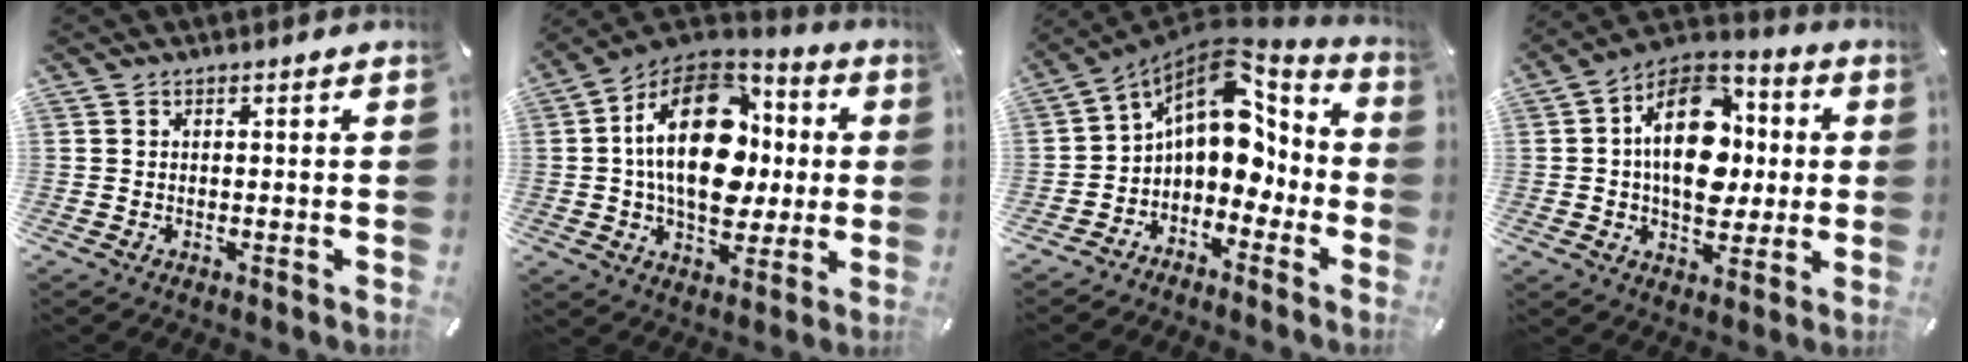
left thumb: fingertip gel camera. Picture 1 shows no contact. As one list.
[{"total": 24.8, "force": [2.4, 16.0, 18.8], "torque": [-0.325, 0.008, 0.041]}, {"total": 12.9, "force": [3.5, 9.1, 8.4], "torque": [-0.125, -0.041, 0.058]}, {"total": 19.5, "force": [1.4, 13.3, 14.1], "torque": [-0.224, 0.001, 0.025]}]